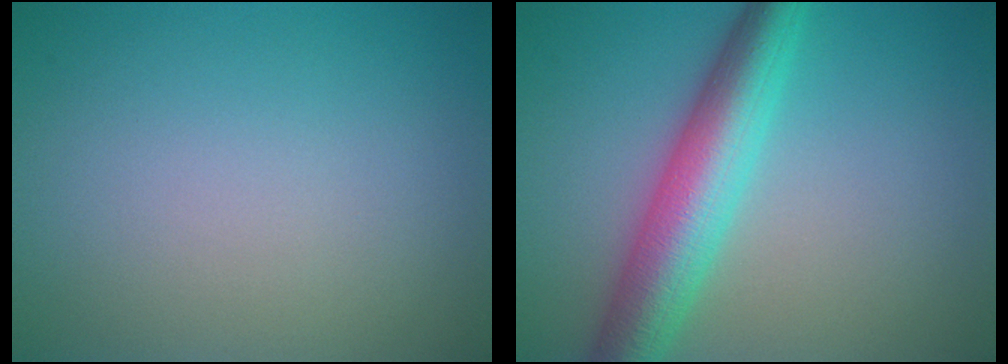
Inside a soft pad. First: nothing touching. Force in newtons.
{"total": 7.0, "press": 7.0, "slide": 0.2}